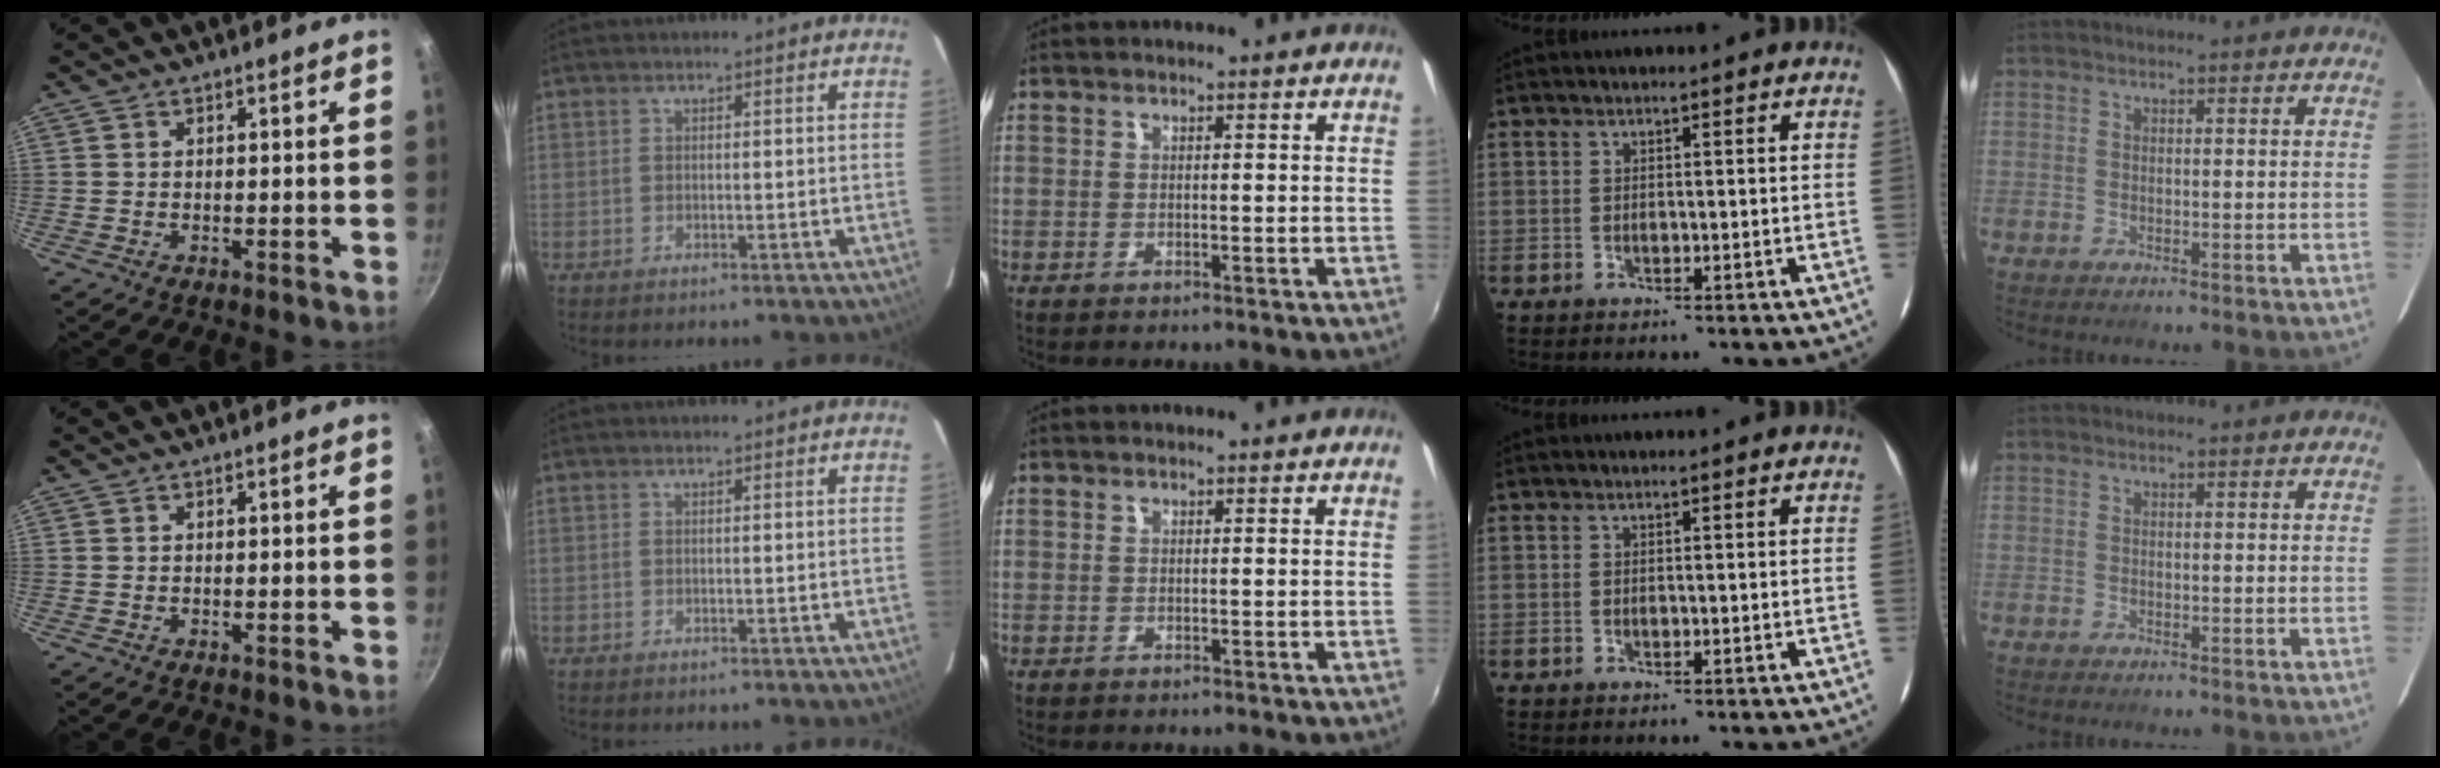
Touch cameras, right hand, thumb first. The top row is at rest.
{}